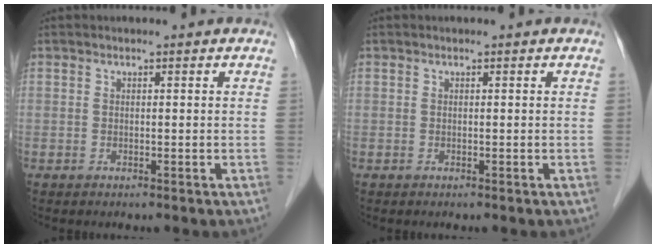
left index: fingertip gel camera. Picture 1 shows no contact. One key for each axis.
{"total": 0.0}